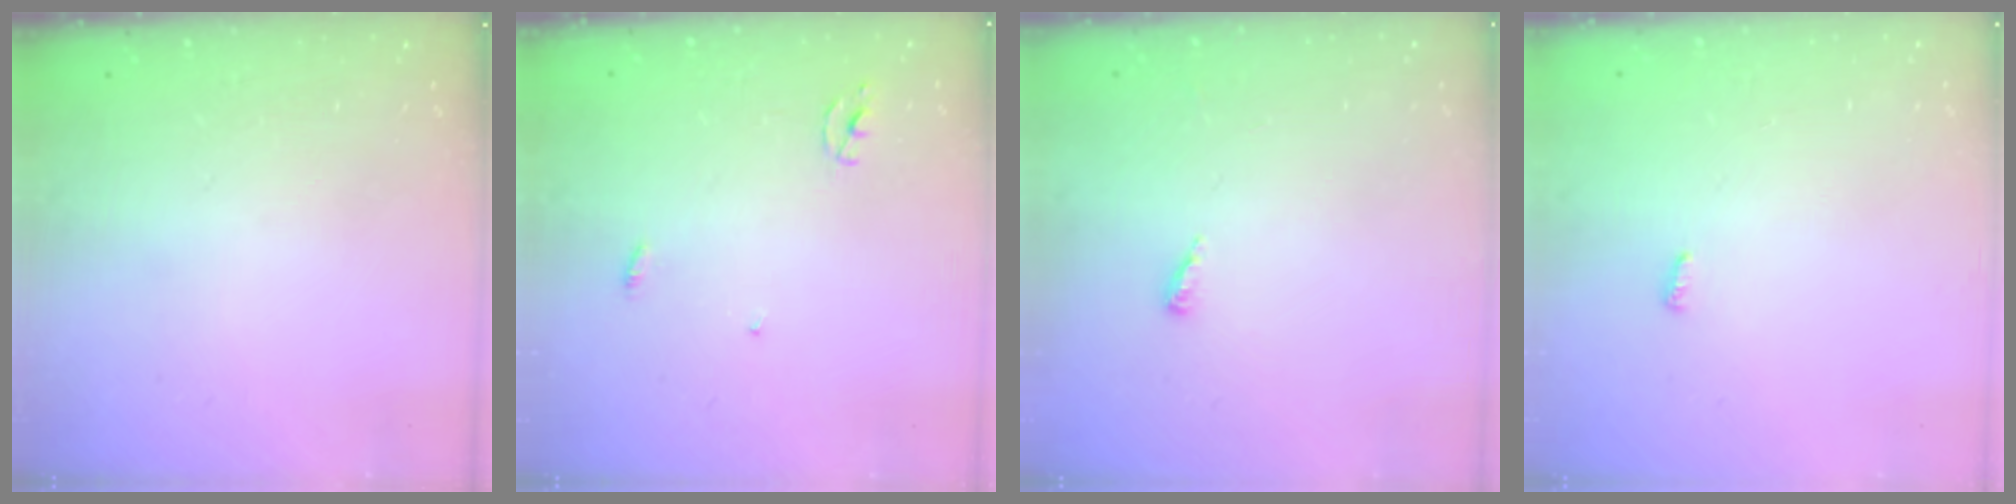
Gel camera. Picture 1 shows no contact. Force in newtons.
{"total": 2.3, "press": 2.3, "slide": 0.2}
{"total": 2.8, "press": 2.8, "slide": 0.2}
{"total": 2.8, "press": 2.8, "slide": 0.5}